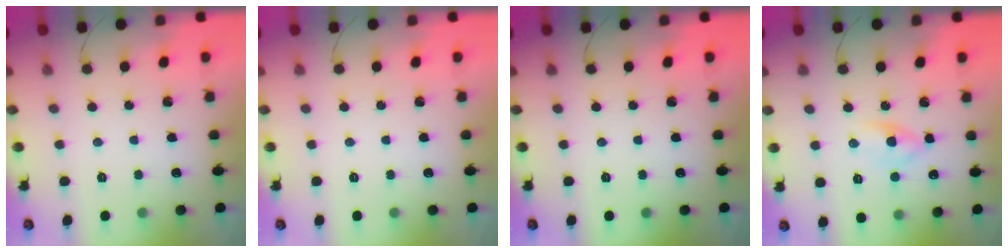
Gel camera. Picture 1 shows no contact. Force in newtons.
{"total": 0.0}
{"total": 0.0}
{"total": 4.1, "press": 4.0, "slide": 1.1}